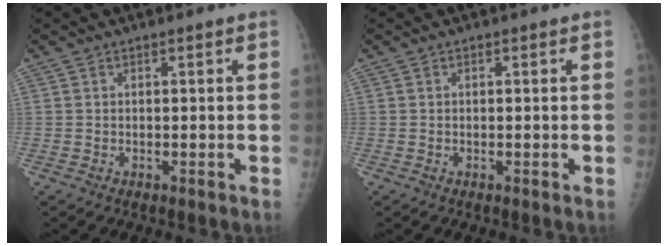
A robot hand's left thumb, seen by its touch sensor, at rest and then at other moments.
{"total": 0.0}